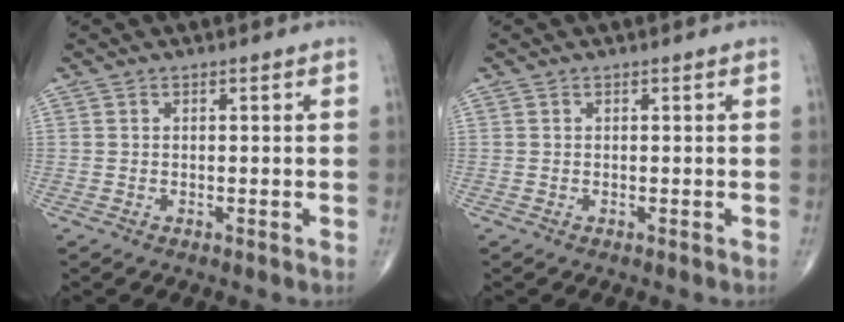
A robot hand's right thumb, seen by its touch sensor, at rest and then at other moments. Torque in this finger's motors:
{"motor_torque": [0.00, 0.00, 0.01, 0.01, 0.01]}